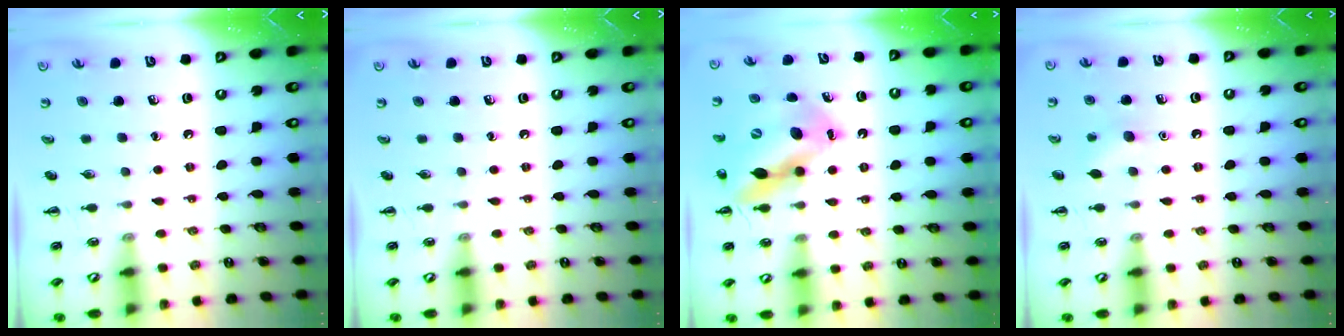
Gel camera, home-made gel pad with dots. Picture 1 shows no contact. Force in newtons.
{"total": 0.0}
{"total": 14.6, "press": 14.0, "slide": 4.1}
{"total": 7.0, "press": 6.7, "slide": 1.9}